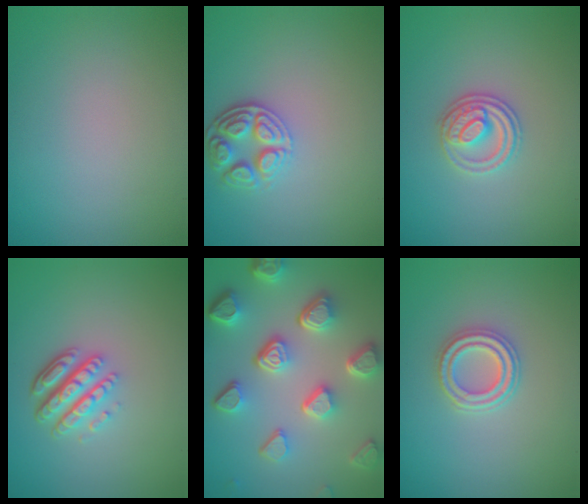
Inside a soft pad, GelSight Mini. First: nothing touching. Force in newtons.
{"total": 3.4, "press": 3.0, "slide": 1.6}
{"total": 3.2, "press": 2.9, "slide": 1.2}
{"total": 4.6, "press": 3.4, "slide": 3.2}
{"total": 7.6, "press": 5.7, "slide": 5.1}
{"total": 2.9, "press": 2.5, "slide": 1.4}